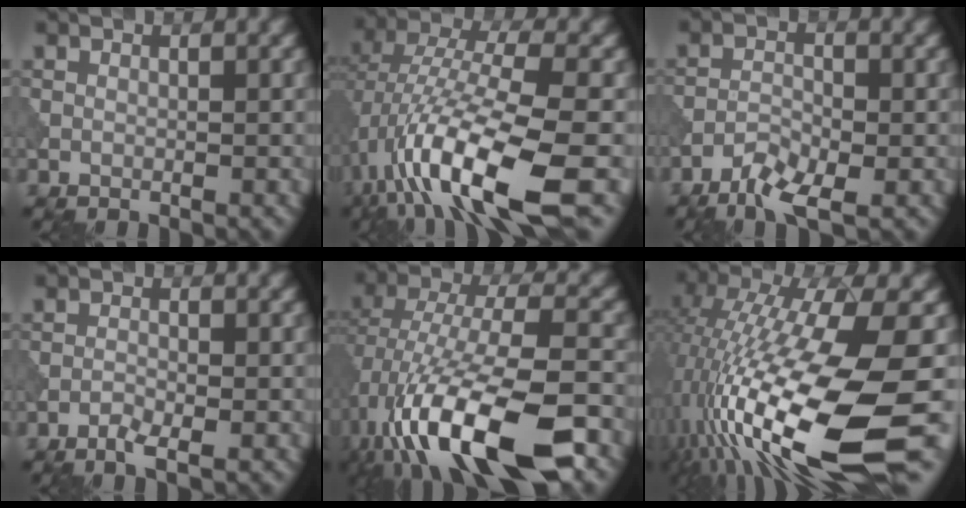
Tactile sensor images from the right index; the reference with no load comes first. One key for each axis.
{"total": 13.0, "fx": -4.7, "fy": 3.9, "fz": 11.5, "tx": -0.220, "ty": 0.003, "tz": -0.081}
{"total": 3.8, "fx": -2.5, "fy": 1.3, "fz": 2.5, "tx": -0.047, "ty": 0.000, "tz": -0.052}
{"total": 1.5, "fx": -1.0, "fy": 0.4, "fz": 1.1, "tx": -0.024, "ty": 0.001, "tz": -0.020}
{"total": 14.5, "fx": -5.7, "fy": 5.8, "fz": 12.0, "tx": -0.226, "ty": -0.006, "tz": -0.098}
{"total": 17.3, "fx": -4.8, "fy": 4.5, "fz": 16.0, "tx": -0.319, "ty": 0.000, "tz": -0.084}